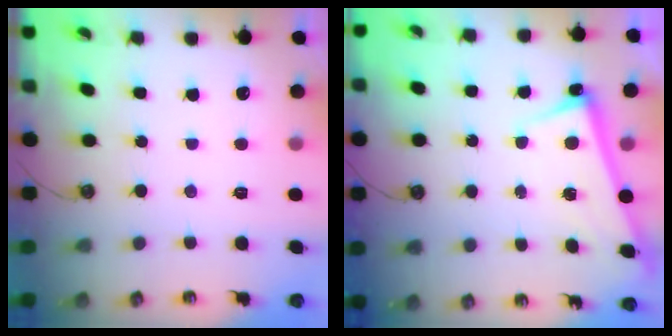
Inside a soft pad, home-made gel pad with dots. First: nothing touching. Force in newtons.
{"total": 2.6, "press": 2.4, "slide": 0.9}